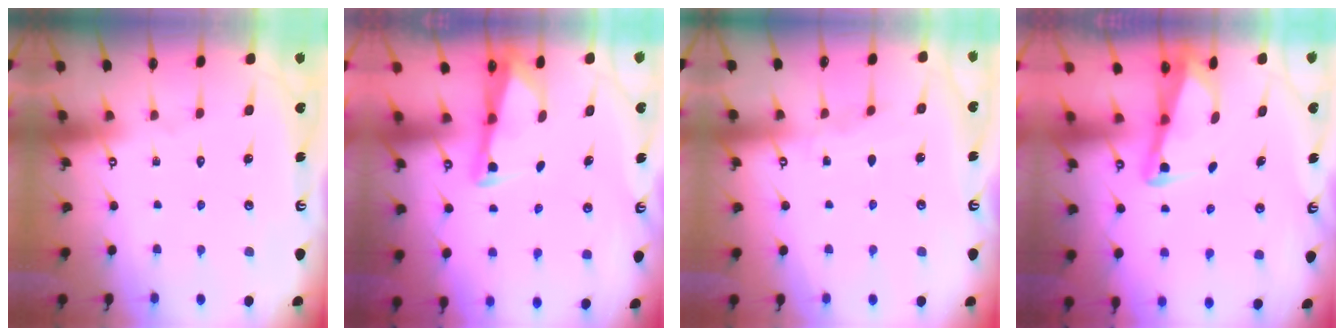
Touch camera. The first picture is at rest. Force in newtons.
{"total": 2.6, "press": 2.6, "slide": 0.1}
{"total": 2.5, "press": 2.5, "slide": 0.3}
{"total": 2.9, "press": 2.9, "slide": 0.4}